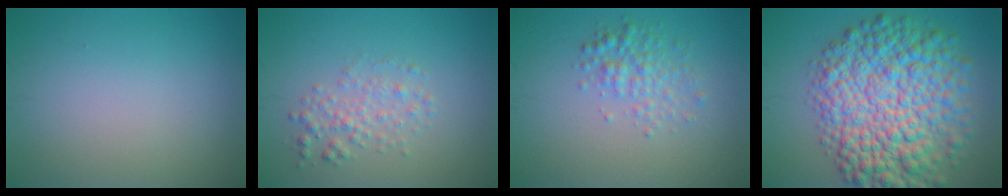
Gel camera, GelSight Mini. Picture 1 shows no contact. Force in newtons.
{"total": 2.2, "press": 2.2, "slide": 0.0}
{"total": 2.5, "press": 2.5, "slide": 0.1}
{"total": 12.0, "press": 12.0, "slide": 0.2}